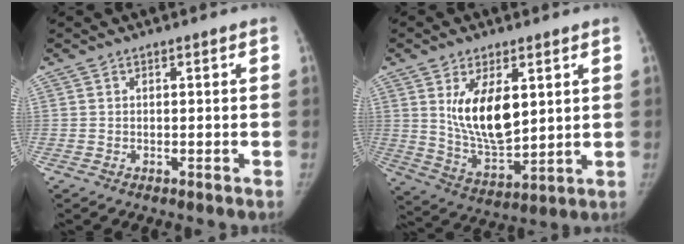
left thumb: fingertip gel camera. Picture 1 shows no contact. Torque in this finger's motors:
{"motor_torque": [1.24, 1.26, 0.04, -0.05, 0.11]}